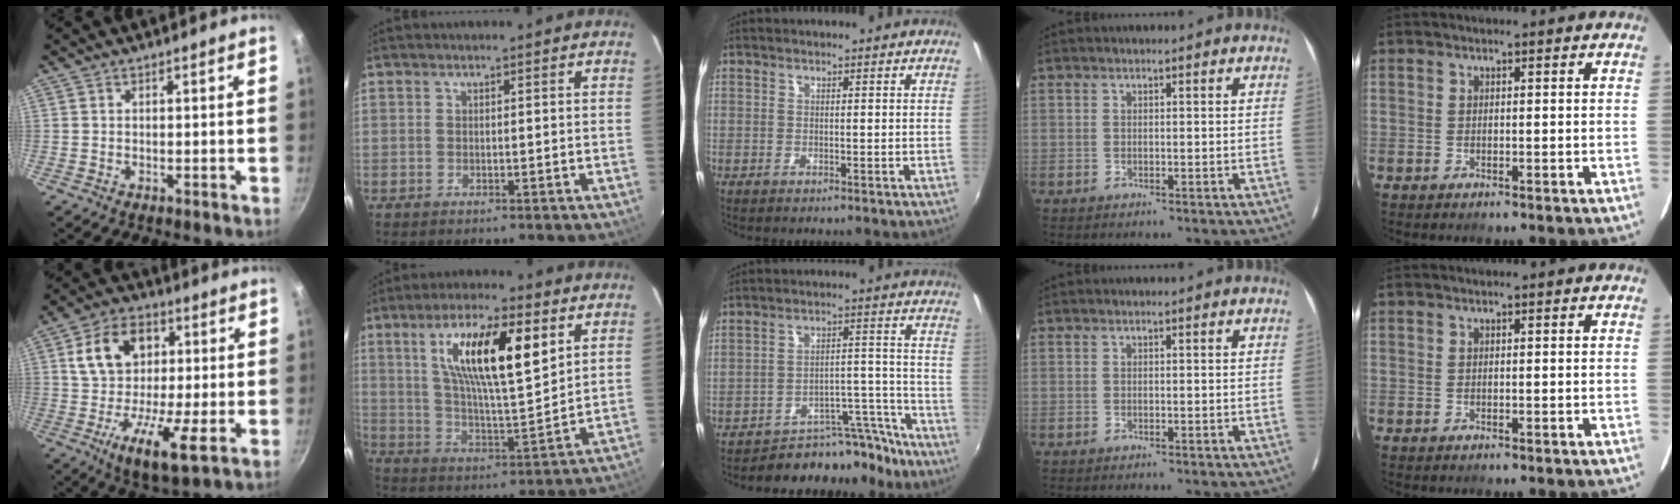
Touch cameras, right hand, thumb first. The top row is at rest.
{"thumb": {"total": 15.8, "force": [-0.3, 9.1, 13.0], "torque": [-0.194, 0.012, -0.018]}, "index": {"total": 17.8, "force": [7.1, 4.7, 15.6], "torque": [-0.268, 0.006, 0.126]}, "middle": {"total": 11.4, "force": [-10.5, 4.1, 1.4], "torque": [-0.004, 0.054, -0.142]}}